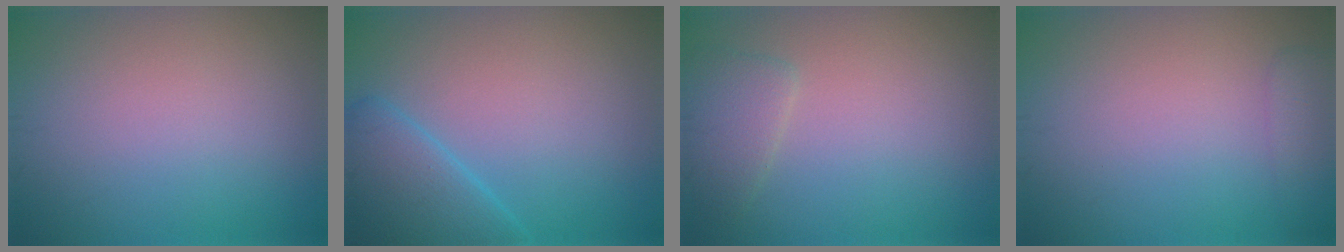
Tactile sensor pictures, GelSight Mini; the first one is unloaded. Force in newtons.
{"total": 4.6, "press": 4.6, "slide": 0.3}
{"total": 2.2, "press": 2.2, "slide": 0.1}
{"total": 1.9, "press": 1.9, "slide": 0.1}